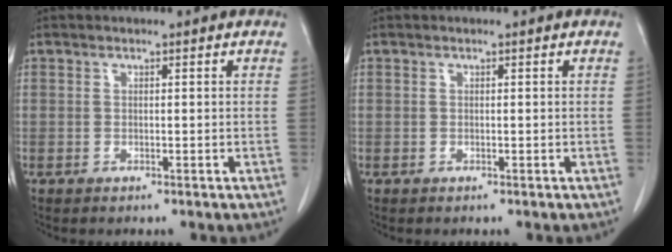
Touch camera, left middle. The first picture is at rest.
{"total": 0.0}